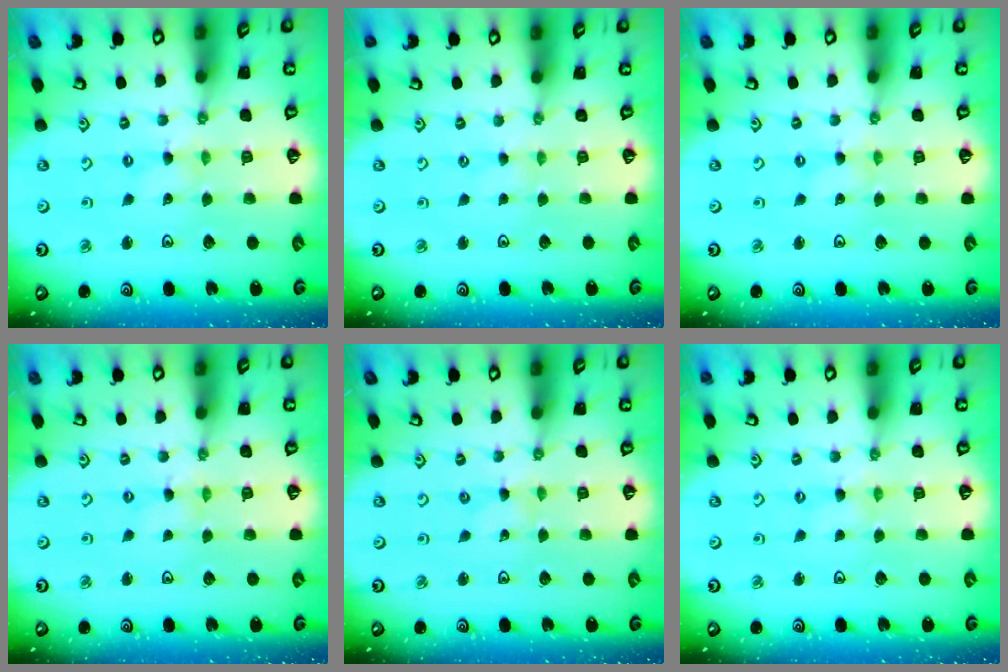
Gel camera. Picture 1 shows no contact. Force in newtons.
{"total": 0.0}
{"total": 0.0}
{"total": 0.0}
{"total": 0.0}
{"total": 0.0}